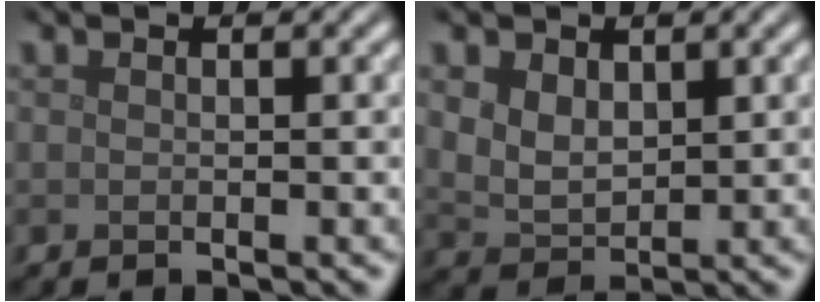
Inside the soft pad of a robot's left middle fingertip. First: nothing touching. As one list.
[{"total": 3.1, "force": [1.1, 2.2, 1.9], "torque": [-0.046, -0.005, 0.027]}]